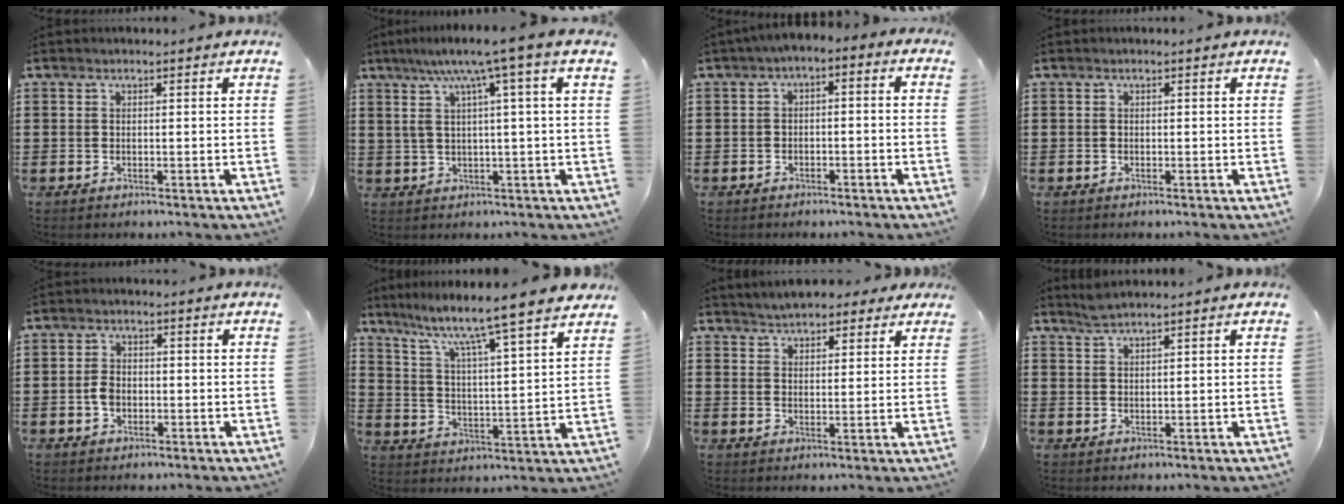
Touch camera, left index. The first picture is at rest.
{"total": 7.3, "force": [3.1, -0.6, 6.6], "torque": [-0.136, -0.006, 0.045]}
{"total": 3.1, "force": [-2.9, 0.8, 0.6], "torque": [-0.021, 0.004, -0.066]}
{"total": 0.0}
{"total": 2.9, "force": [-0.6, 2.0, 1.9], "torque": [-0.047, 0.002, -0.015]}
{"total": 7.7, "force": [6.6, -1.1, 3.8], "torque": [-0.092, -0.059, 0.098]}
{"total": 4.0, "force": [3.8, 1.2, 0.7], "torque": [-0.027, -0.005, 0.069]}
{"total": 2.0, "force": [1.8, 0.0, 0.7], "torque": [-0.019, 0.001, 0.034]}